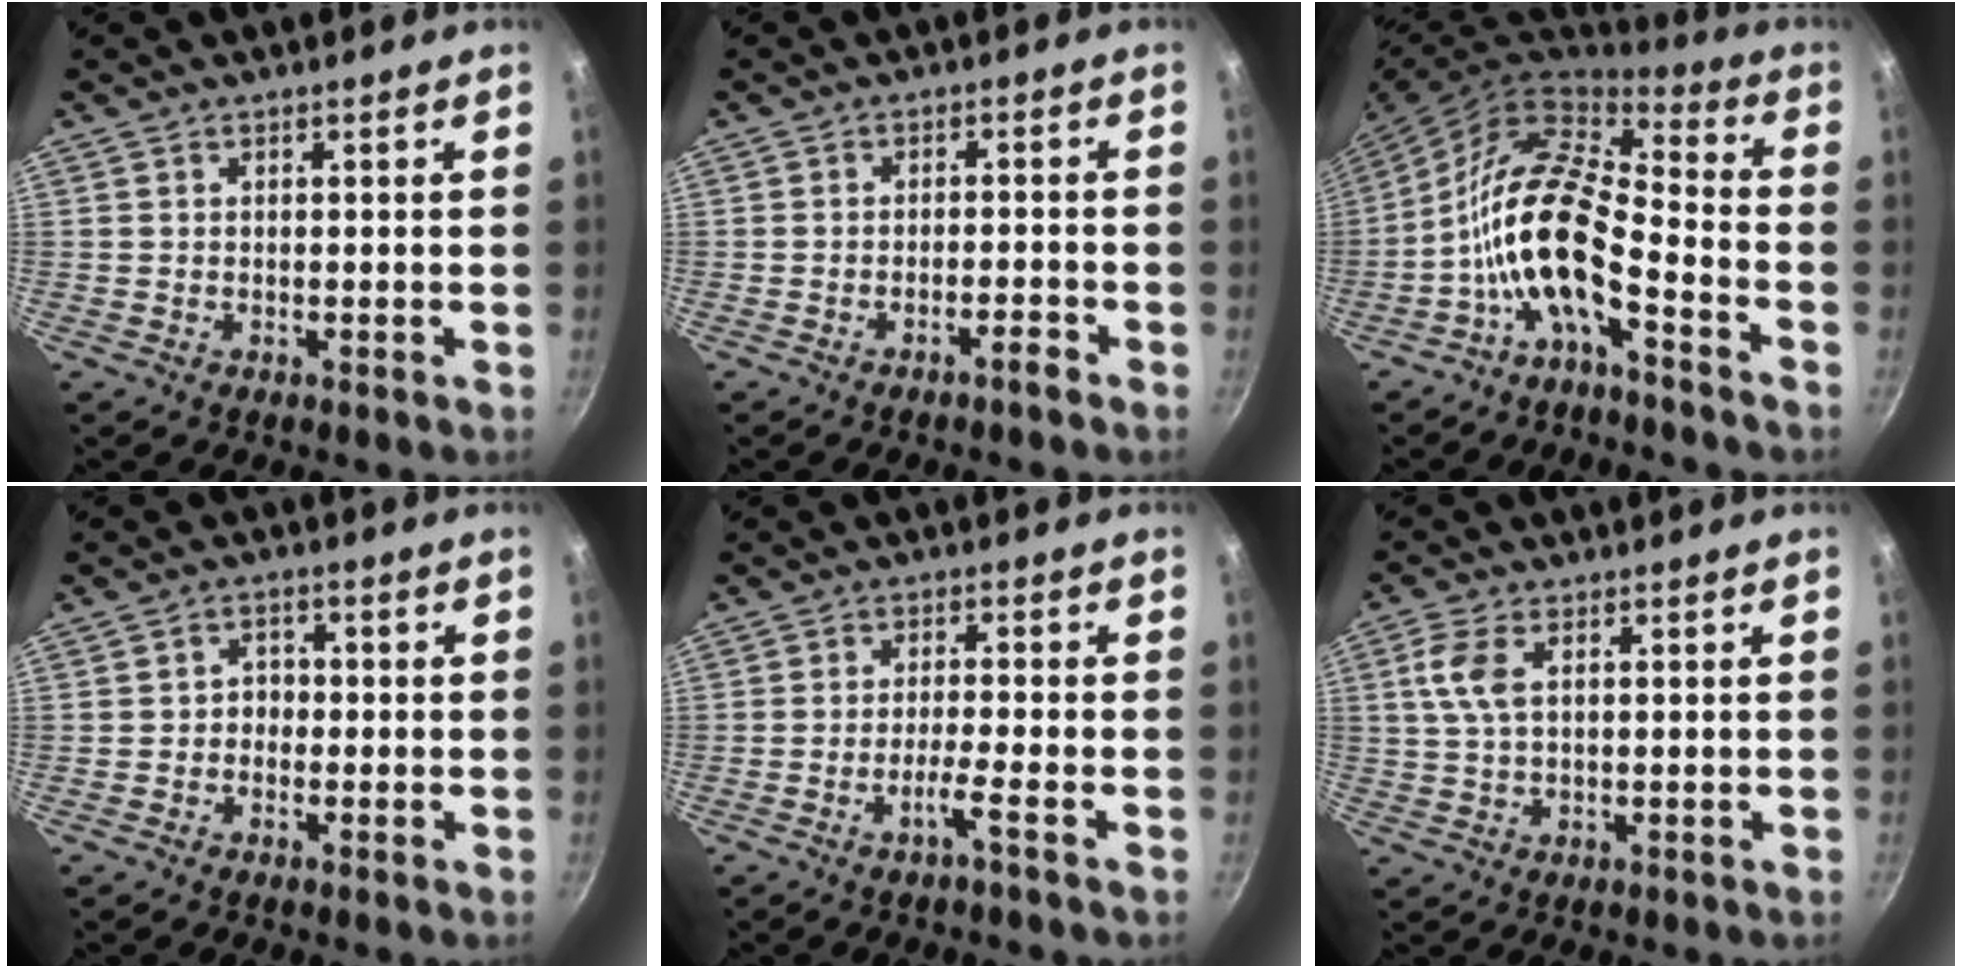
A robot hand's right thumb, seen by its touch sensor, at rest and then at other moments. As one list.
[{"total": 2.4, "force": [-1.9, 0.3, 1.5], "torque": [-0.027, 0.018, -0.028]}, {"total": 14.5, "force": [-5.6, 5.8, 12.1], "torque": [-0.224, 0.063, -0.120]}, {"total": 2.6, "force": [-0.7, 2.2, 1.2], "torque": [0.001, 0.010, -0.015]}, {"total": 3.4, "force": [-2.0, -0.4, 2.8], "torque": [-0.056, 0.016, -0.039]}, {"total": 5.8, "force": [1.6, 3.0, 4.6], "torque": [-0.099, 0.005, 0.031]}]